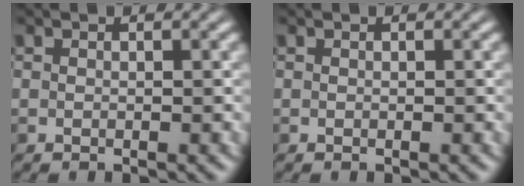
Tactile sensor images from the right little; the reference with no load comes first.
{"total": 0.0}